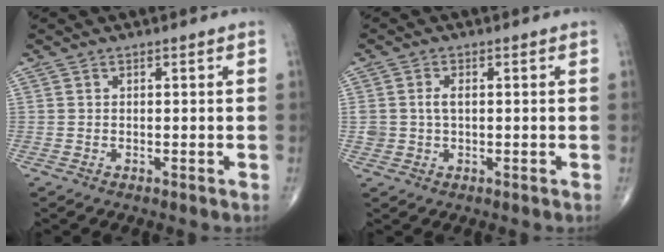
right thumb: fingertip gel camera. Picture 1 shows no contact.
{"total": 2.8, "force": [0.3, 1.8, 2.1], "torque": [-0.041, 0.002, 0.007]}